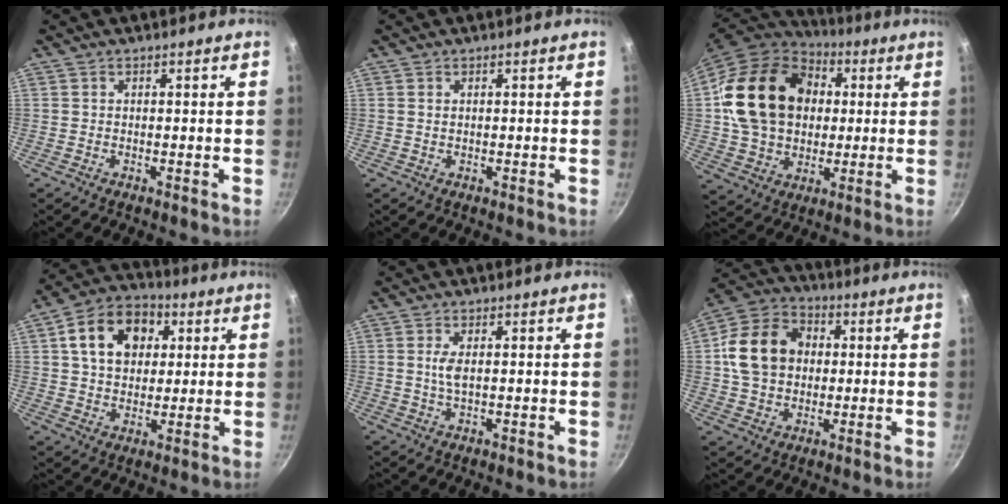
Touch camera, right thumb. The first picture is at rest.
{"total": 0.6, "force": [0.2, 0.4, 0.4], "torque": [-0.009, 0.000, 0.003]}
{"total": 22.9, "force": [3.5, 17.8, 13.9], "torque": [-0.225, 0.024, 0.066]}
{"total": 14.2, "force": [4.1, 10.5, 8.7], "torque": [-0.121, 0.013, 0.055]}
{"total": 2.7, "force": [0.4, 1.0, 2.5], "torque": [-0.055, -0.001, 0.008]}
{"total": 14.5, "force": [1.5, 11.6, 8.5], "torque": [-0.123, 0.019, 0.014]}